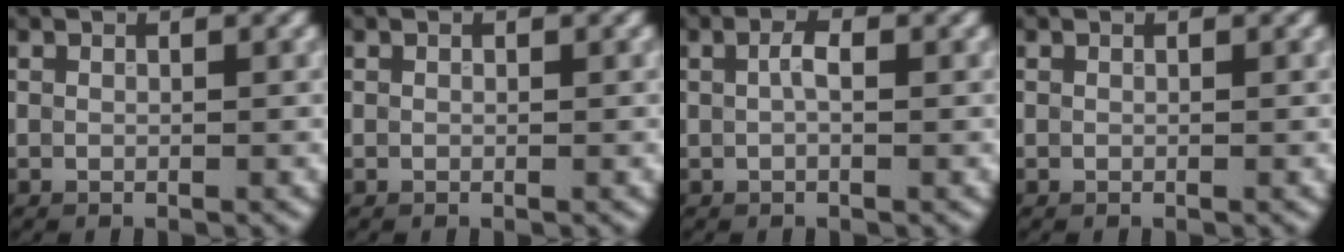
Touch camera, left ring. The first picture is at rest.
{"total": 0.0}
{"total": 1.4, "force": [0.2, 0.5, 1.3], "torque": [-0.028, 0.002, 0.001]}
{"total": 0.0}